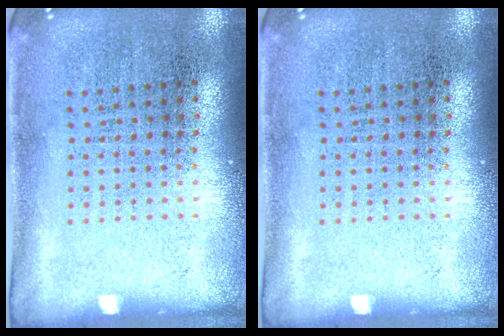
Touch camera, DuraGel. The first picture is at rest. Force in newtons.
{"total": 0.0}